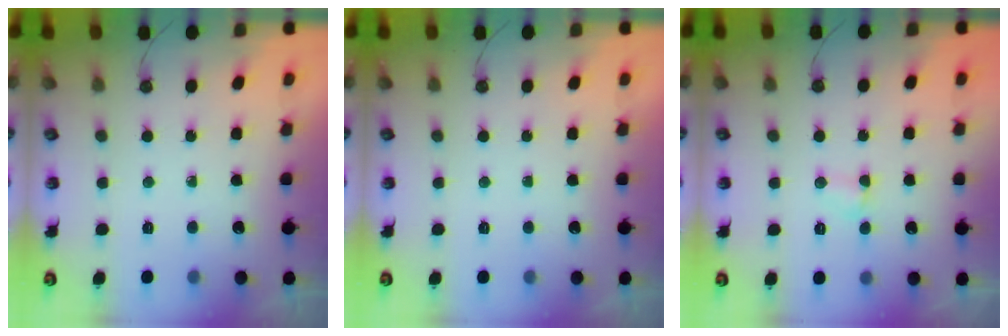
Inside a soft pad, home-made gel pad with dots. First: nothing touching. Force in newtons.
{"total": 0.0}
{"total": 2.5, "press": 2.5, "slide": 0.5}